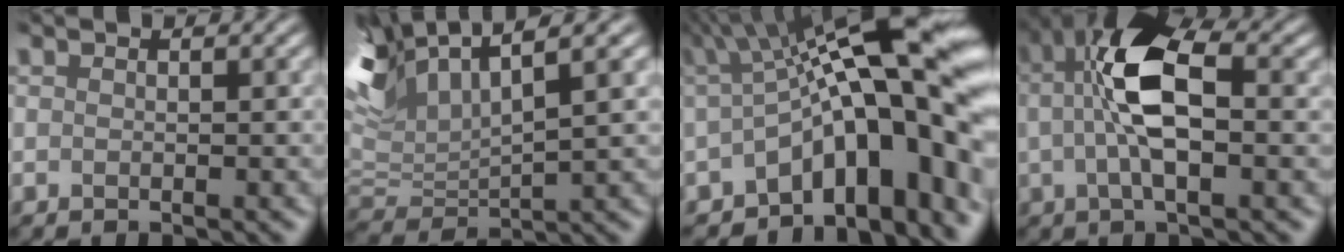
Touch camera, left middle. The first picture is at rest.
{"total": 7.9, "force": [6.7, 2.4, 3.6], "torque": [-0.088, 0.019, 0.123]}
{"total": 14.4, "force": [-0.8, 5.0, 13.5], "torque": [-0.158, 0.038, -0.012]}
{"total": 7.2, "force": [1.6, 2.9, 6.4], "torque": [-0.137, 0.019, 0.018]}